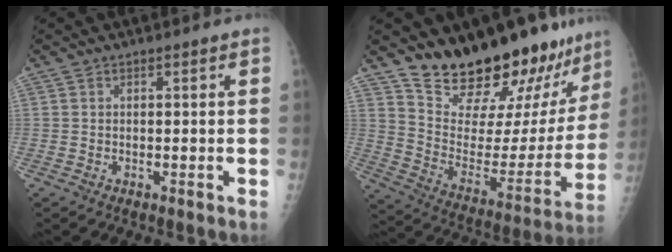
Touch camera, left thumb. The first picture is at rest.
{"total": 25.0, "force": [21.8, 7.2, 10.0], "torque": [-0.116, -0.158, 0.317]}